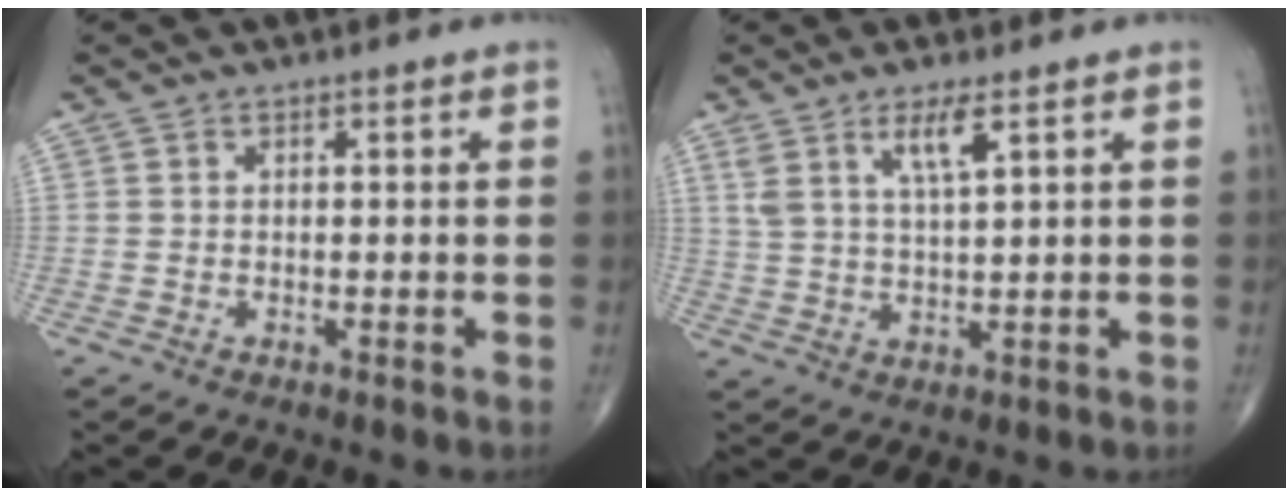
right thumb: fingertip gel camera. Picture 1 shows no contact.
{"total": 5.7, "force": [3.2, 1.0, 4.6], "torque": [-0.098, -0.015, 0.067]}